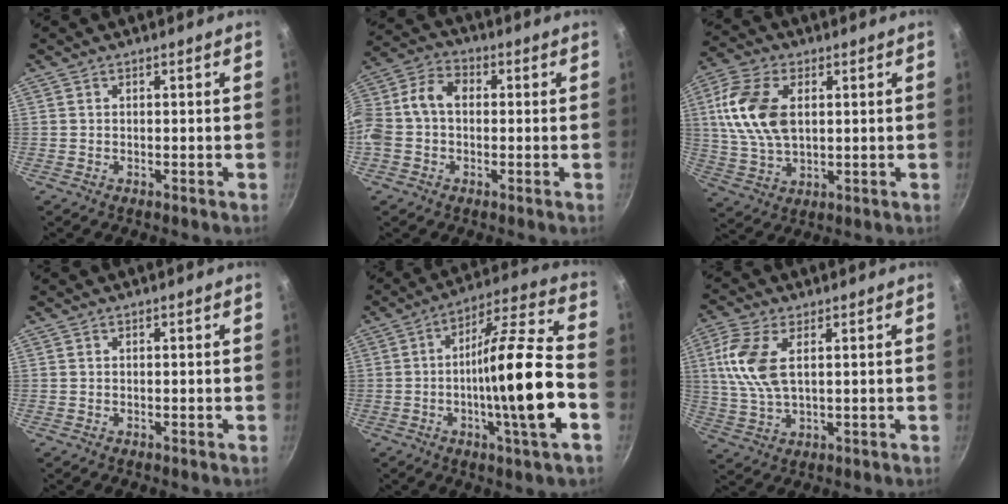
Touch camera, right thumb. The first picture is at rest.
{"total": 11.6, "force": [-0.2, 8.4, 7.9], "torque": [-0.148, 0.041, -0.025]}
{"total": 13.7, "force": [2.7, 8.2, 10.6], "torque": [-0.200, -0.001, 0.050]}
{"total": 0.0}
{"total": 18.9, "force": [-4.3, 2.2, 18.3], "torque": [-0.283, 0.035, -0.076]}
{"total": 9.9, "force": [2.5, 4.8, 8.3], "torque": [-0.178, 0.004, 0.049]}